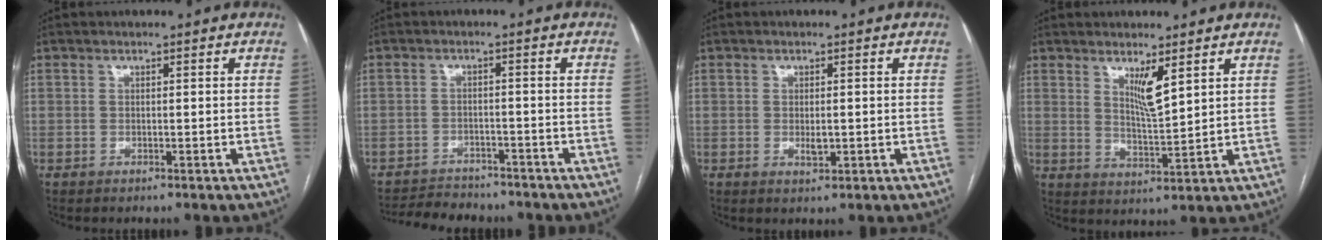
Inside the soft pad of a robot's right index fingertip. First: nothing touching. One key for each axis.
{"total": 8.5, "fx": -7.8, "fy": 2.6, "fz": 1.9, "tx": -0.030, "ty": -0.004, "tz": -0.110}
{"total": 2.0, "fx": -0.2, "fy": 0.8, "fz": 1.8, "tx": -0.034, "ty": -0.003, "tz": 0.000}
{"total": 4.8, "fx": 2.7, "fy": 0.4, "fz": 4.0, "tx": -0.073, "ty": -0.016, "tz": 0.054}